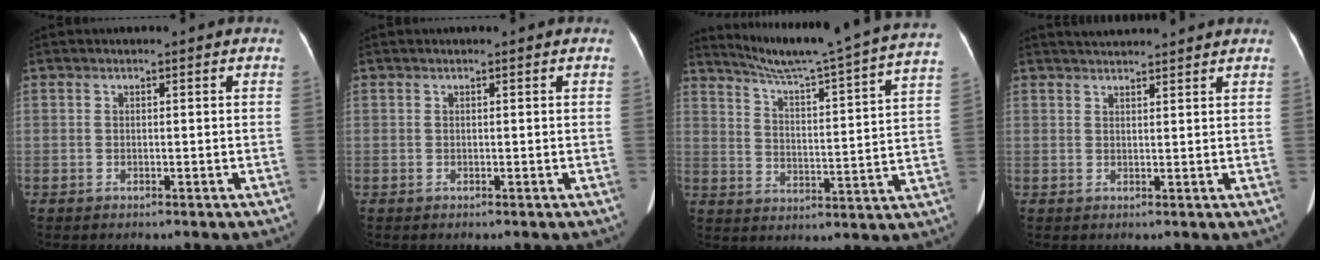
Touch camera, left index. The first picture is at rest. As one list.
[{"total": 0.6, "force": [0.5, 0.0, 0.2], "torque": [-0.001, 0.009, 0.009]}, {"total": 24.5, "force": [21.5, -1.3, 11.6], "torque": [-0.187, -0.048, 0.283]}, {"total": 6.6, "force": [6.3, 0.2, 2.0], "torque": [-0.032, 0.034, 0.084]}]